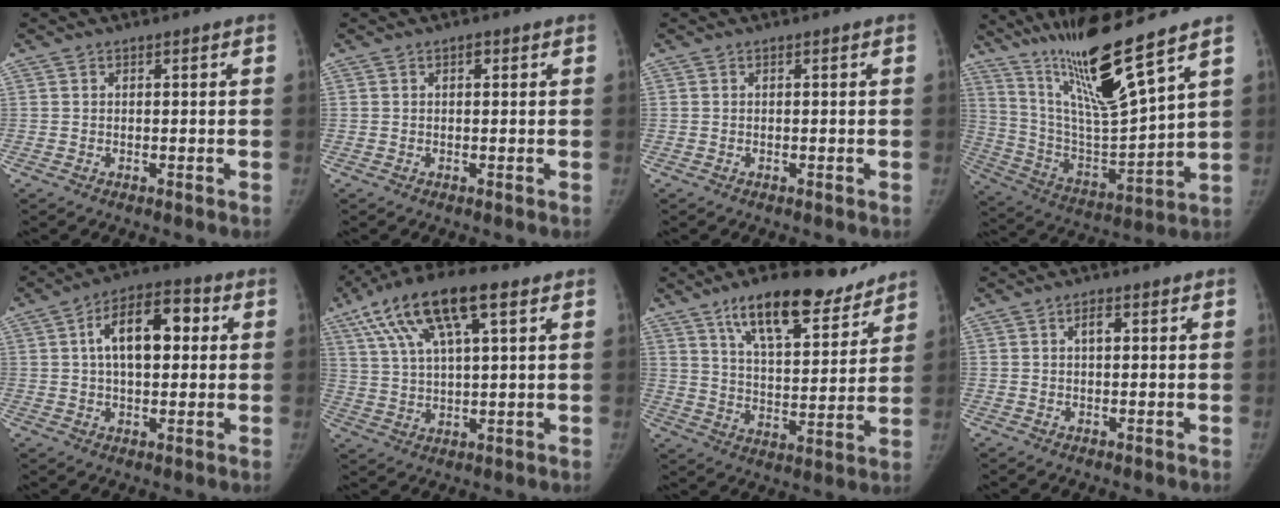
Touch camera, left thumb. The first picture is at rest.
{"total": 0.9, "force": [0.3, 0.6, 0.6], "torque": [-0.005, 0.002, 0.004]}
{"total": 0.0}
{"total": 19.3, "force": [13.7, 1.3, 13.6], "torque": [-0.220, -0.079, 0.260]}
{"total": 12.7, "force": [2.5, 6.9, 10.4], "torque": [-0.150, 0.022, 0.032]}
{"total": 16.6, "force": [7.8, 5.8, 13.5], "torque": [-0.247, 0.009, 0.136]}
{"total": 16.9, "force": [12.1, 6.3, 10.1], "torque": [-0.116, -0.059, 0.199]}
{"total": 2.1, "force": [0.5, 1.1, 1.7], "torque": [-0.027, 0.005, 0.008]}